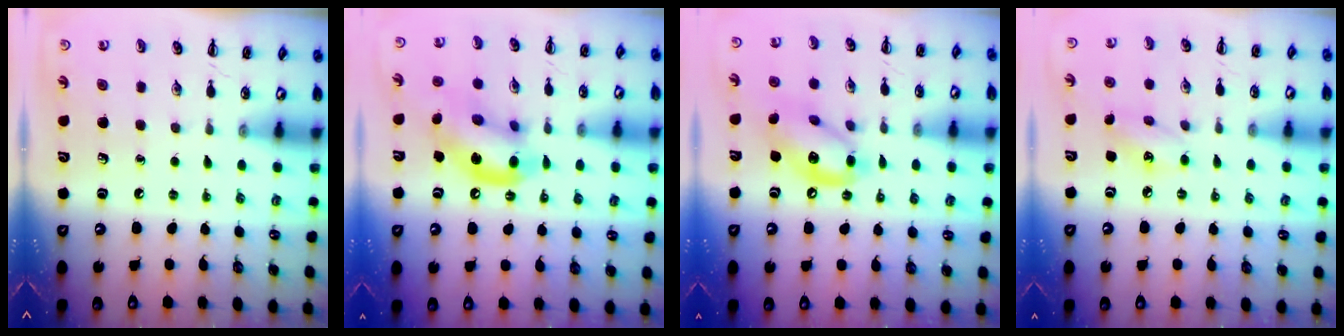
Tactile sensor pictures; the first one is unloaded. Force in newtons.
{"total": 15.2, "press": 15.1, "slide": 2.0}
{"total": 13.9, "press": 13.5, "slide": 3.4}
{"total": 5.8, "press": 5.7, "slide": 1.2}